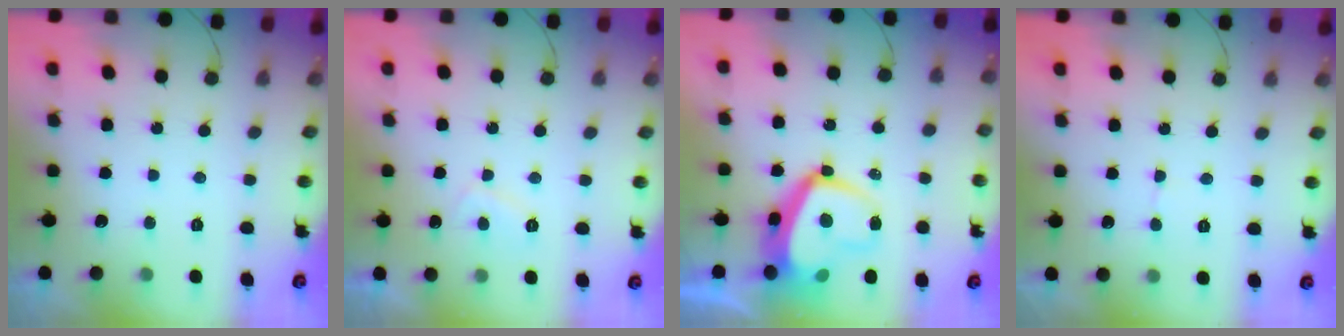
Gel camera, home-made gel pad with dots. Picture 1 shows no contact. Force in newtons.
{"total": 2.5, "press": 2.4, "slide": 0.8}
{"total": 15.2, "press": 15.1, "slide": 0.9}
{"total": 3.5, "press": 3.4, "slide": 0.3}